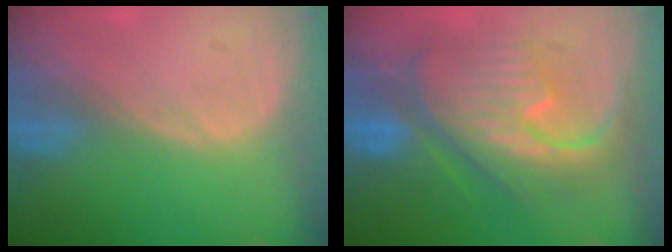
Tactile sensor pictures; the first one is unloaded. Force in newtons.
{"total": 12.0, "press": 11.9, "slide": 1.4}